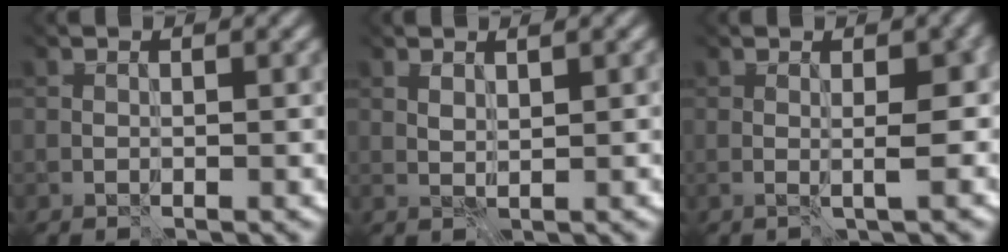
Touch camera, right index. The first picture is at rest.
{"total": 1.5, "force": [1.3, 0.5, 0.8], "torque": [-0.016, 0.004, 0.024]}
{"total": 1.7, "force": [-1.0, -0.1, 1.4], "torque": [-0.010, 0.005, -0.006]}